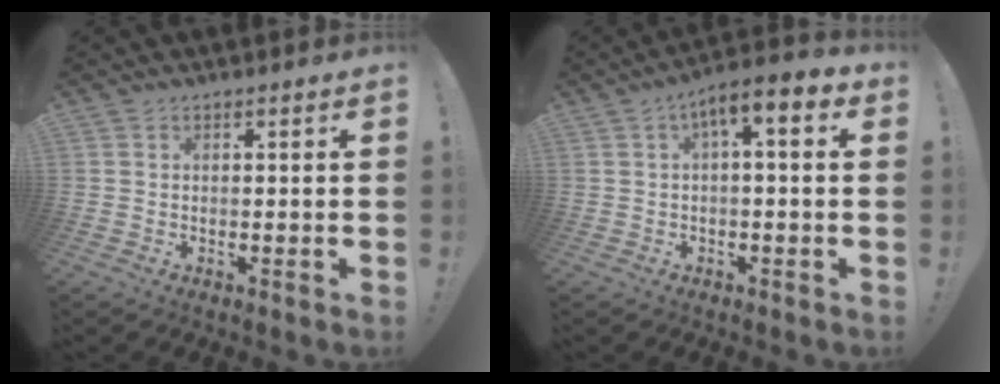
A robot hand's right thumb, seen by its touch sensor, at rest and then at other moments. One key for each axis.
{"total": 6.6, "fx": 1.6, "fy": 1.8, "fz": 6.2, "tx": -0.106, "ty": -0.007, "tz": 0.026}